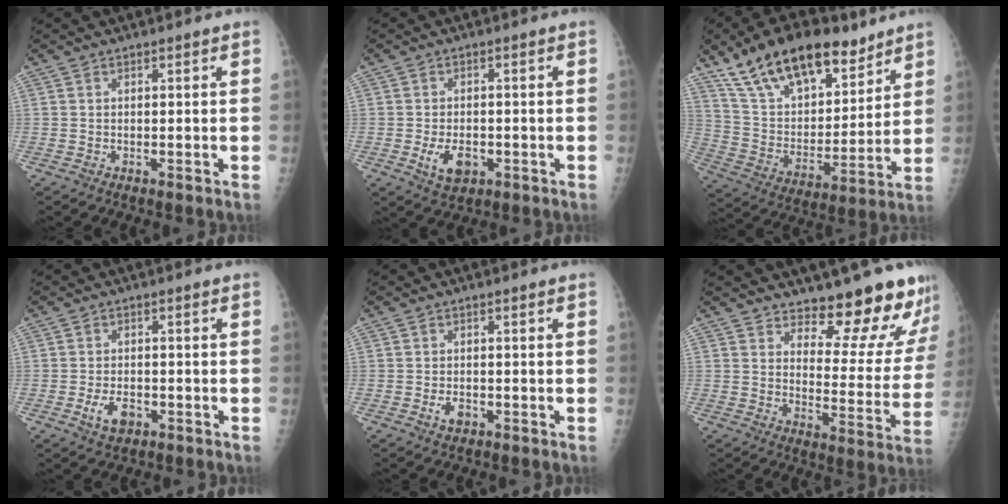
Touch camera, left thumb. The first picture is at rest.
{"total": 5.4, "force": [-1.7, 3.4, 3.9], "torque": [-0.059, -0.002, -0.021]}
{"total": 23.1, "force": [15.8, 10.8, 13.1], "torque": [-0.189, -0.045, 0.279]}
{"total": 4.5, "force": [-1.8, 2.8, 3.1], "torque": [-0.050, 0.004, -0.028]}
{"total": 2.4, "force": [-1.0, 1.5, 1.6], "torque": [-0.025, 0.002, -0.014]}
{"total": 15.5, "force": [13.7, 4.3, 5.8], "torque": [-0.024, -0.123, 0.174]}